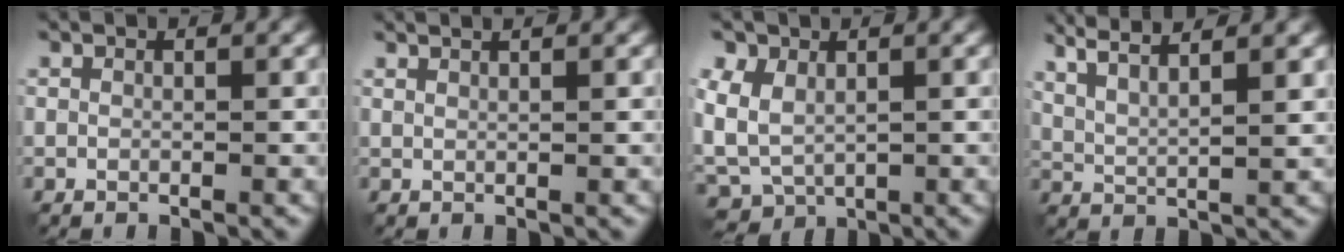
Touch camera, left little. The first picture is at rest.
{"total": 1.8, "force": [1.3, 0.5, 1.2], "torque": [-0.003, 0.005, 0.004]}
{"total": 4.5, "force": [1.0, 3.1, 3.2], "torque": [-0.070, 0.001, 0.009]}
{"total": 6.3, "force": [4.4, 1.4, 4.2], "torque": [-0.075, 0.021, 0.058]}